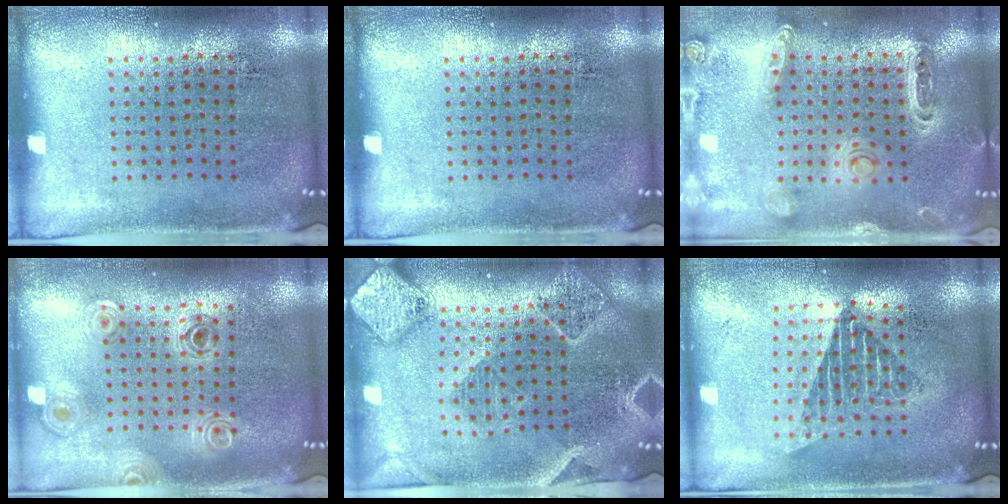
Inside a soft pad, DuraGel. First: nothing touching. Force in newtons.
{"total": 0.0}
{"total": 1.4, "press": 1.4, "slide": 0.4}
{"total": 0.8, "press": 0.8, "slide": 0.1}
{"total": 2.4, "press": 2.2, "slide": 0.9}
{"total": 1.5, "press": 1.3, "slide": 0.8}